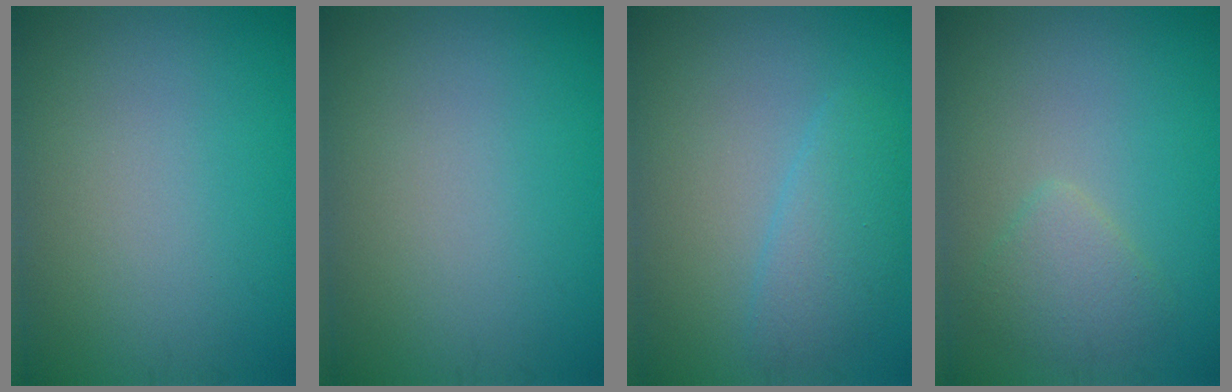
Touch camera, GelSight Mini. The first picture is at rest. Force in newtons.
{"total": 0.0}
{"total": 2.7, "press": 2.7, "slide": 0.1}
{"total": 2.2, "press": 2.2, "slide": 0.2}